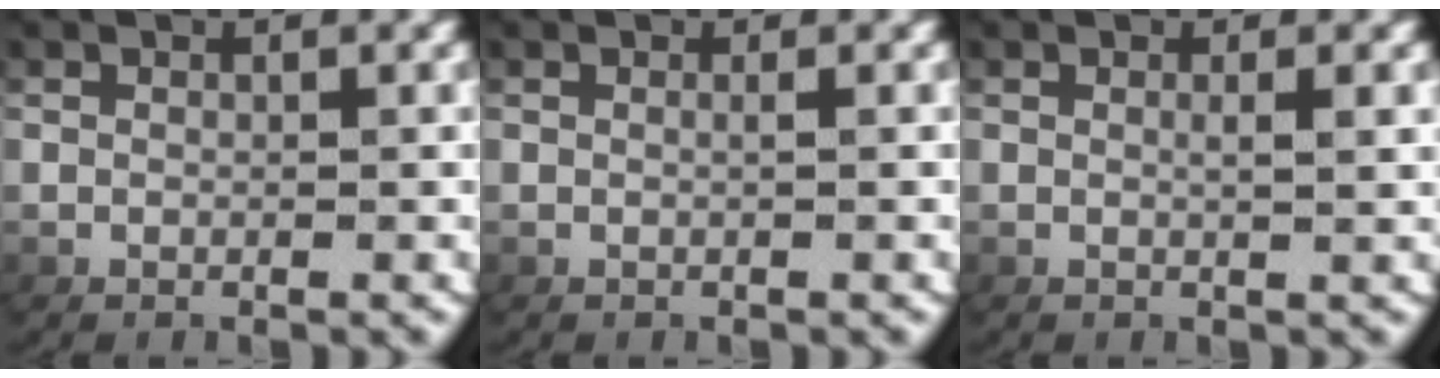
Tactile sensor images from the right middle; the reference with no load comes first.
{"total": 0.5, "force": [-0.1, -0.3, 0.4], "torque": [-0.010, -0.001, 0.002]}
{"total": 1.1, "force": [0.3, -0.4, 1.0], "torque": [-0.019, -0.005, 0.009]}